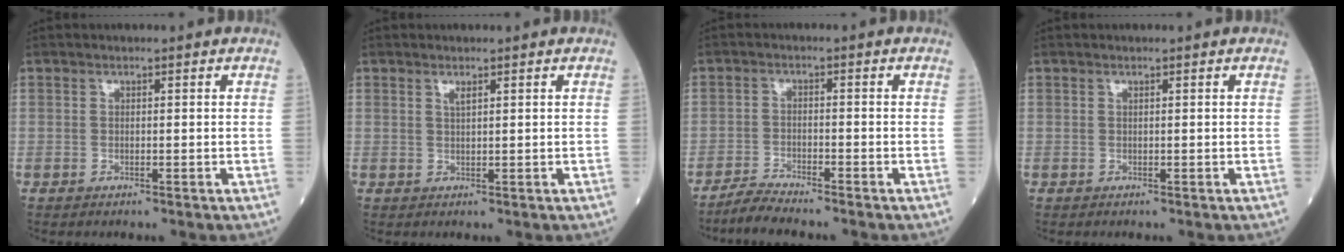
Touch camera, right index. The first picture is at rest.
{"total": 1.0, "force": [0.6, 0.1, 0.7], "torque": [-0.017, -0.004, 0.013]}
{"total": 3.4, "force": [-3.3, -0.6, 0.6], "torque": [-0.019, -0.016, -0.066]}
{"total": 0.0}